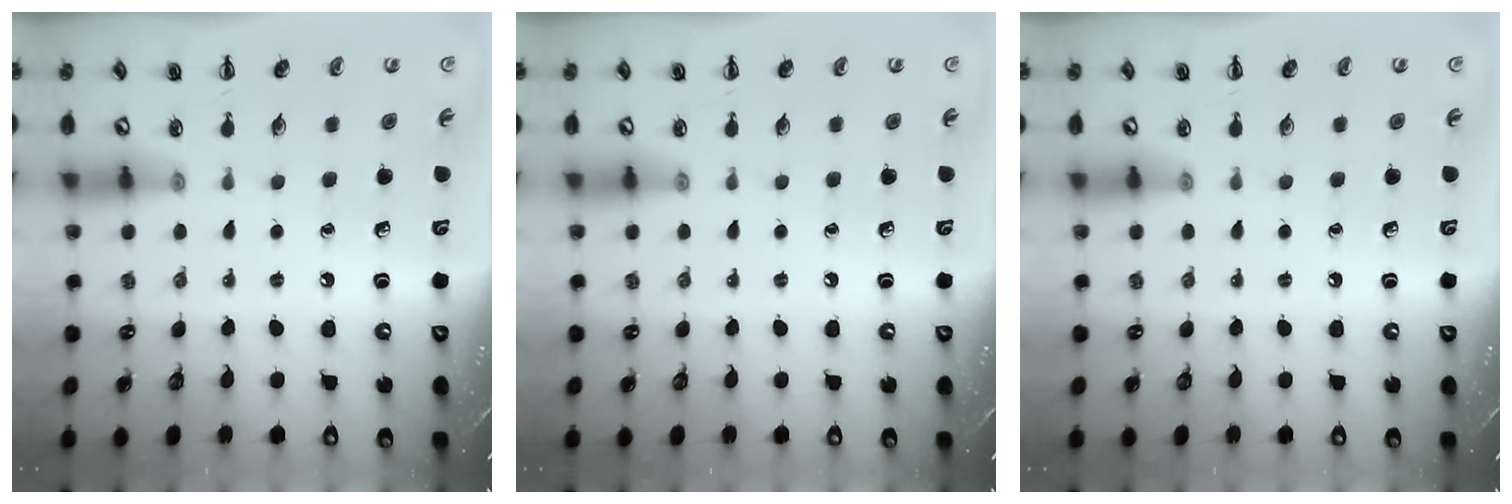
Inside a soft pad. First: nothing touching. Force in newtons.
{"total": 0.0}
{"total": 0.0}